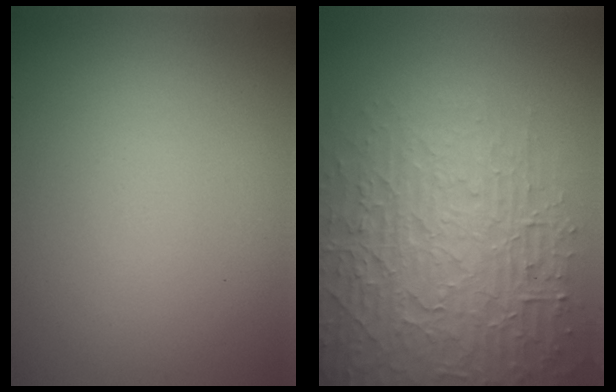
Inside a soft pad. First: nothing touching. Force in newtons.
{"total": 7.1, "press": 6.8, "slide": 1.8}